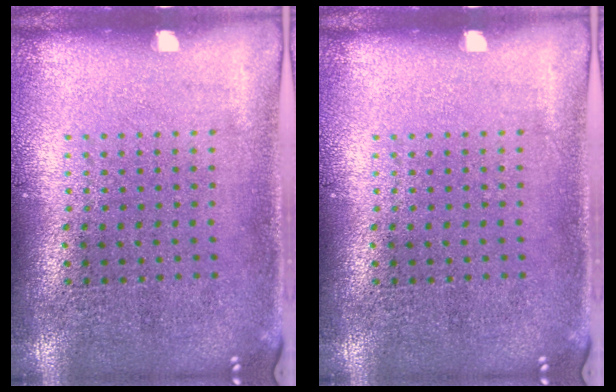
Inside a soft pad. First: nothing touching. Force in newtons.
{"total": 0.0}